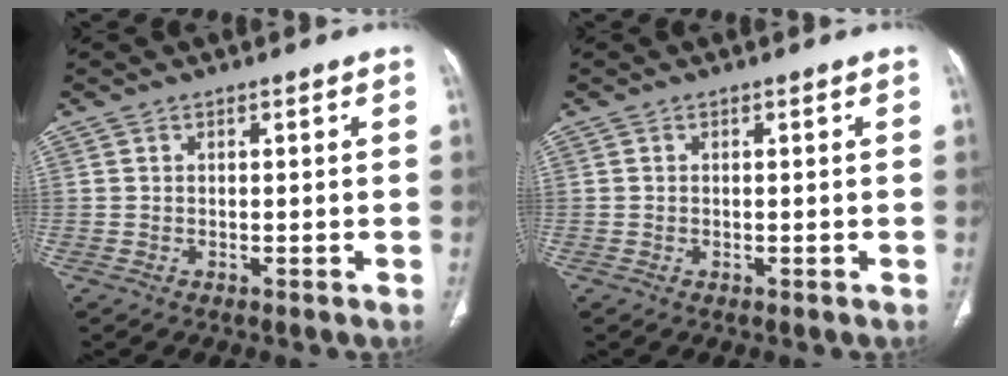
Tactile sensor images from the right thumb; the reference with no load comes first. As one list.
[{"total": 0.0}]